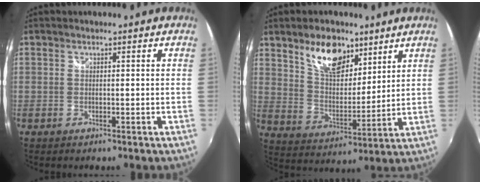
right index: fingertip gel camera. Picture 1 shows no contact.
{"total": 12.3, "force": [7.9, 6.4, 6.8], "torque": [-0.111, 0.005, 0.146]}